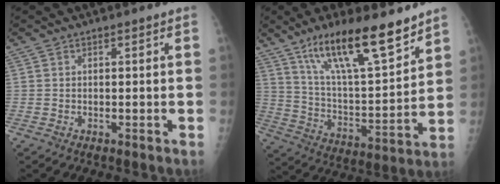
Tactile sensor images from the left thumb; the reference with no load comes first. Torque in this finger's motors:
{"motor_torque": [0.37, 0.33, 1.48, -1.30, 0.36]}